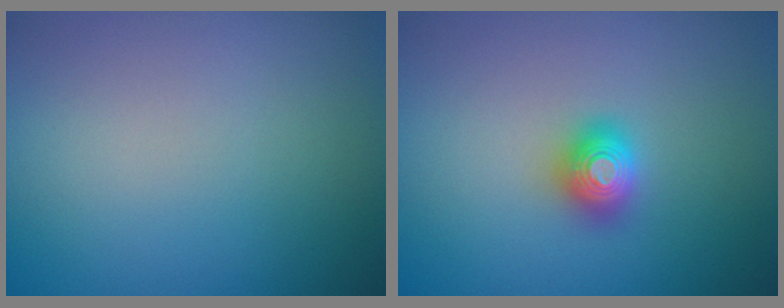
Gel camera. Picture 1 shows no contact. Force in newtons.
{"total": 2.0, "press": 2.0, "slide": 0.2}